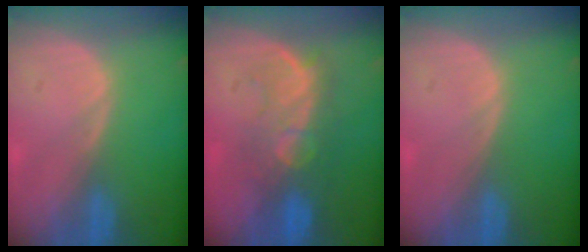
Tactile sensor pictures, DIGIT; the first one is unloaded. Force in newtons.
{"total": 8.8, "press": 8.2, "slide": 3.2}
{"total": 0.0}